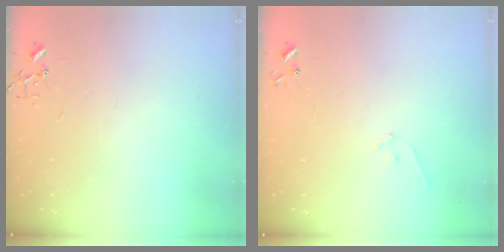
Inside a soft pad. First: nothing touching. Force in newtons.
{"total": 5.3, "press": 5.3, "slide": 0.4}